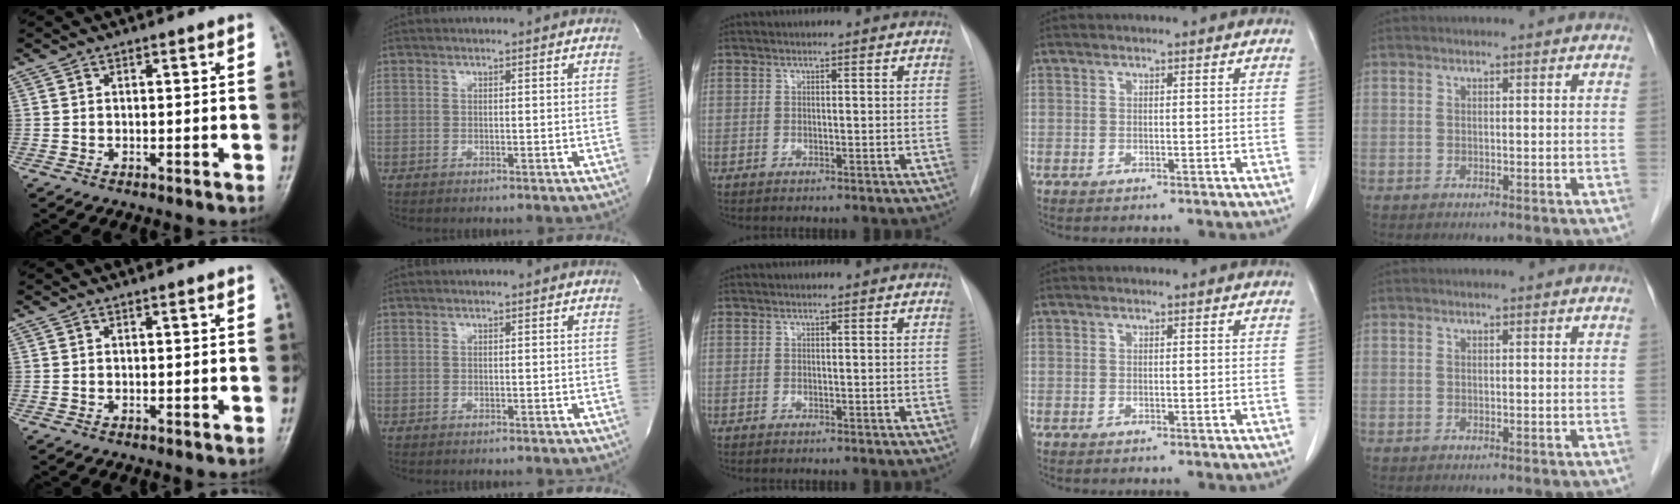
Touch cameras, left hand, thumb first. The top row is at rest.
{}